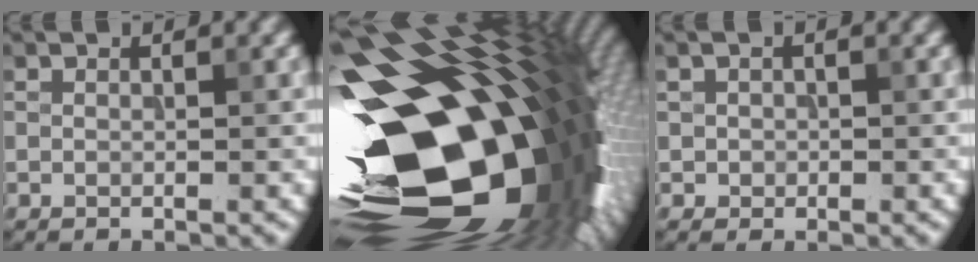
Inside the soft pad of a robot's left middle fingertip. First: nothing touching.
{"total": 21.7, "force": [-3.7, 12.2, 17.6], "torque": [-0.258, -0.005, -0.080]}
{"total": 0.9, "force": [0.0, 0.9, 0.1], "torque": [0.006, -0.003, -0.002]}